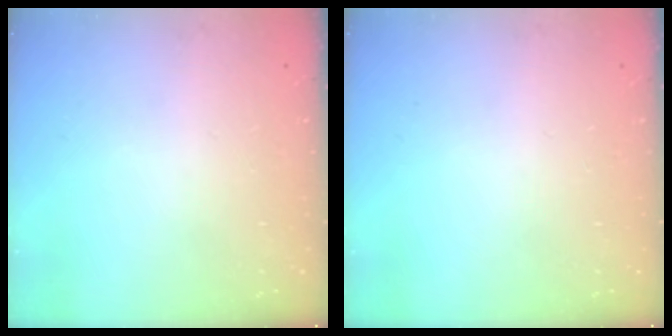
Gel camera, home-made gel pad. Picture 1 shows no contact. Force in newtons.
{"total": 0.0}